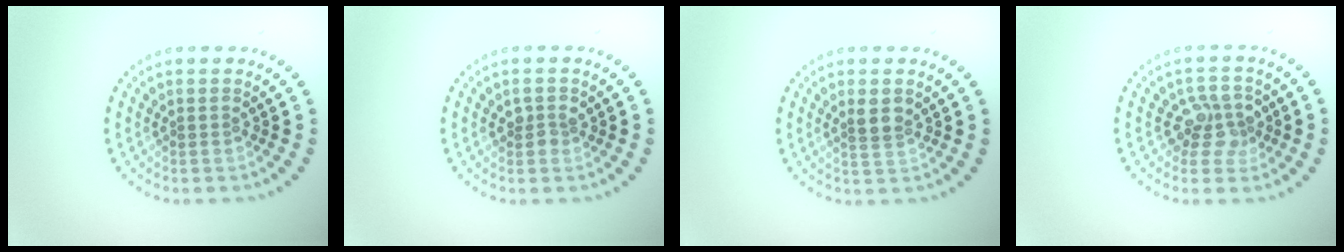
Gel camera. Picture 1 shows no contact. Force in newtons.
{"total": 1.0, "press": 1.0, "slide": 0.3}
{"total": 1.9, "press": 1.7, "slide": 0.8}
{"total": 2.9, "press": 2.7, "slide": 1.0}